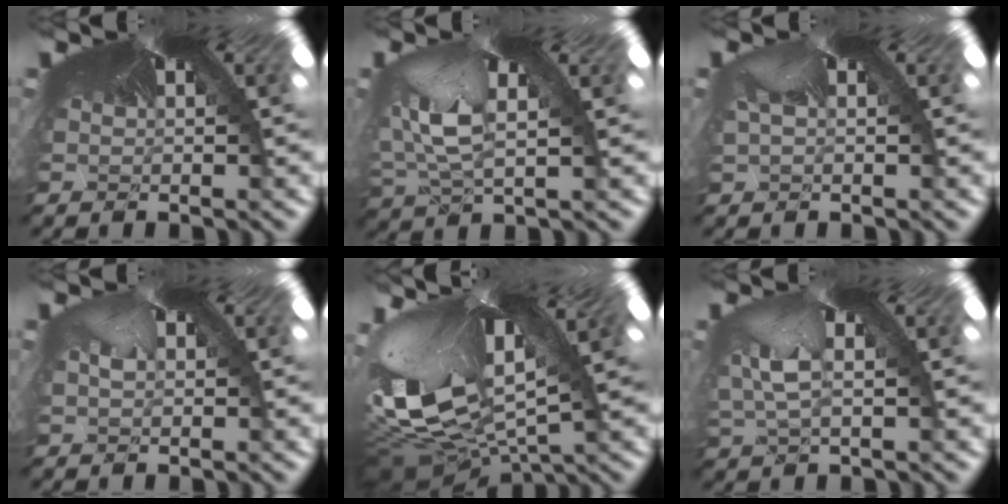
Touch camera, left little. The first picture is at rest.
{"total": 4.2, "force": [-3.5, 2.0, -1.4], "torque": [-0.049, -0.066, -0.017]}
{"total": 0.8, "force": [0.3, 0.7, 0.1], "torque": [-0.025, 0.005, 0.024]}
{"total": 1.2, "force": [0.3, 1.1, 0.4], "torque": [-0.030, 0.008, 0.018]}
{"total": 4.3, "force": [-3.5, 2.2, 1.2], "torque": [-0.086, -0.093, -0.022]}
{"total": 3.2, "force": [-3.2, 0.6, -0.4], "torque": [-0.028, -0.054, -0.015]}